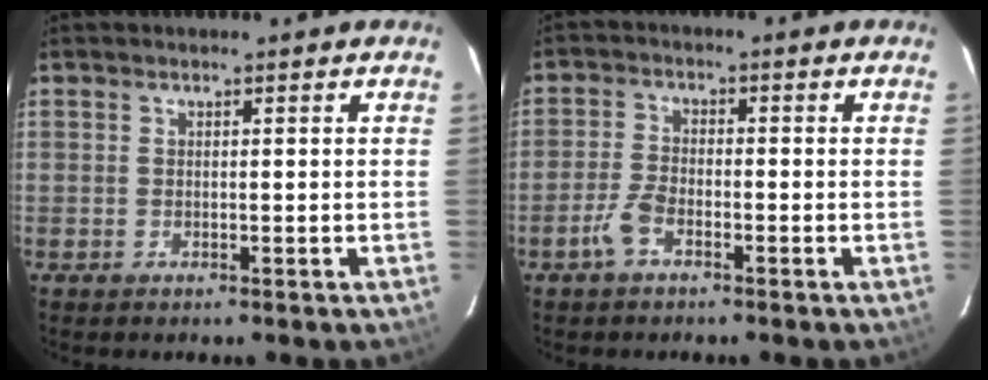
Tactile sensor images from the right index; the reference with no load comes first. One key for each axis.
{"total": 4.1, "fx": -2.7, "fy": 1.6, "fz": 2.7, "tx": -0.073, "ty": 0.002, "tz": -0.054}